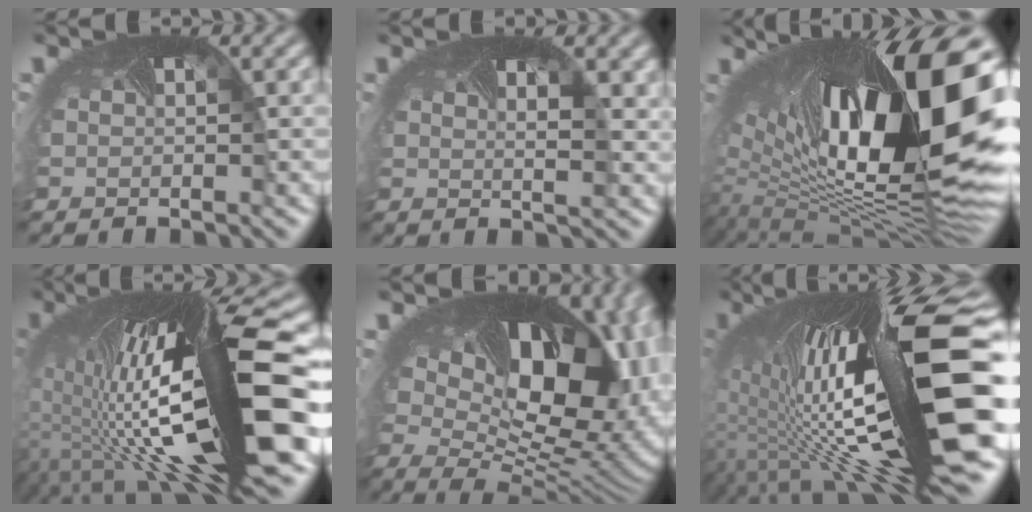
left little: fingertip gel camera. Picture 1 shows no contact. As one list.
[{"total": 1.9, "force": [0.5, 0.5, 1.7], "torque": [-0.029, -0.012, 0.016]}, {"total": 17.2, "force": [3.3, 7.2, 15.3], "torque": [-0.271, -0.009, 0.075]}, {"total": 15.7, "force": [-0.9, 4.1, 15.1], "torque": [-0.272, -0.015, -0.002]}, {"total": 13.8, "force": [3.5, 8.2, 10.5], "torque": [-0.142, -0.030, 0.086]}, {"total": 15.8, "force": [0.2, 4.6, 15.1], "torque": [-0.278, -0.011, 0.018]}]